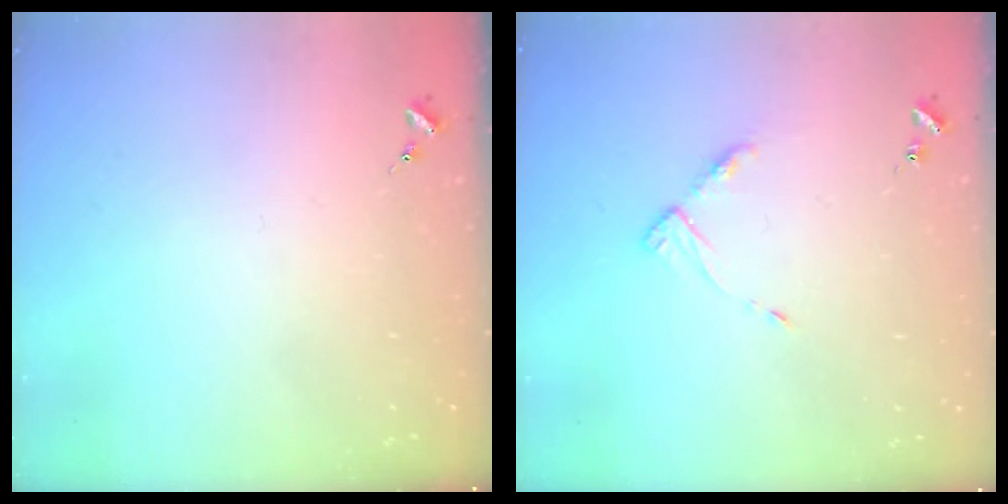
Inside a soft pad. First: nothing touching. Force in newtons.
{"total": 5.4, "press": 5.3, "slide": 0.6}